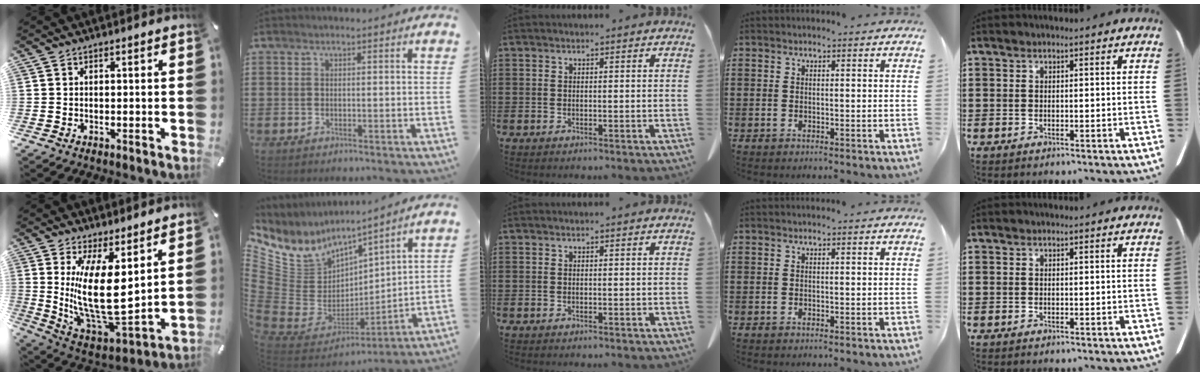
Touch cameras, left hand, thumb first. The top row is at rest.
{"thumb": {"total": 19.7, "force": [5.3, 9.1, 16.7], "torque": [-0.347, -0.057, 0.105]}, "index": {"total": 7.8, "force": [3.9, 6.6, 1.1], "torque": [-0.082, -0.051, 0.076]}}